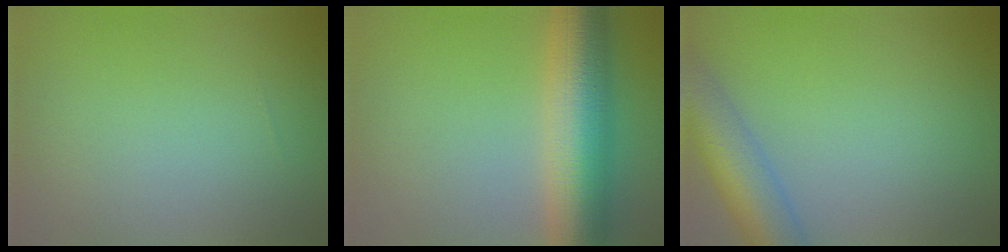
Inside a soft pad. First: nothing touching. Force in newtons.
{"total": 10.1, "press": 10.1, "slide": 0.2}
{"total": 6.9, "press": 6.9, "slide": 0.4}